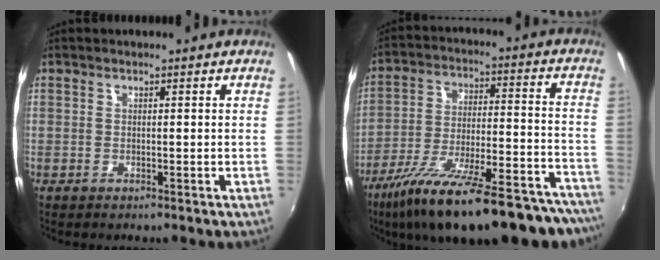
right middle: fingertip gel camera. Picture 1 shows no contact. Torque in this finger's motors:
{"motor_torque": [1.72, -0.42, 0.41, 0.21]}